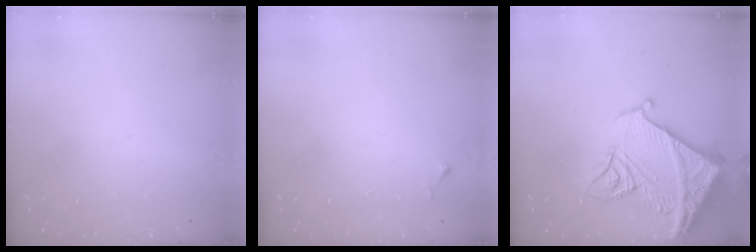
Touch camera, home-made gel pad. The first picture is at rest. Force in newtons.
{"total": 4.5, "press": 4.5, "slide": 0.6}
{"total": 18.9, "press": 18.7, "slide": 2.3}